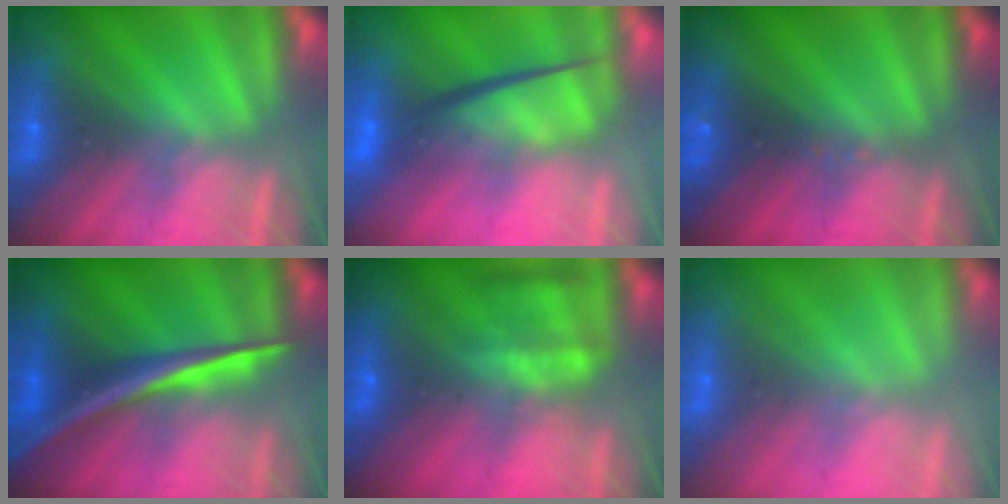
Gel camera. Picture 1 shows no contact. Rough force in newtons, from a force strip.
{"total": 5.6}
{"total": 2.4}
{"total": 2.6}
{"total": 7.1}
{"total": 2.7}